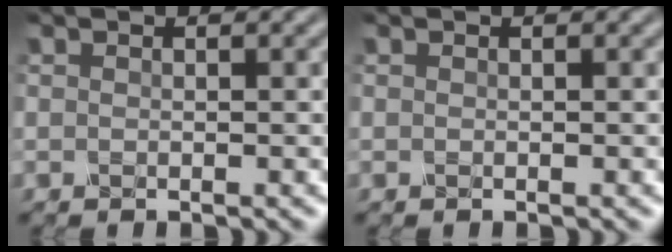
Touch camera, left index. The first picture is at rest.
{"total": 0.0}